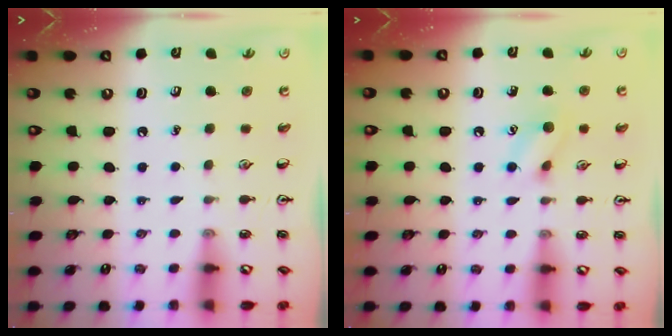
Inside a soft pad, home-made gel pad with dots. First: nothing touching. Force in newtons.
{"total": 7.4, "press": 7.4, "slide": 0.6}